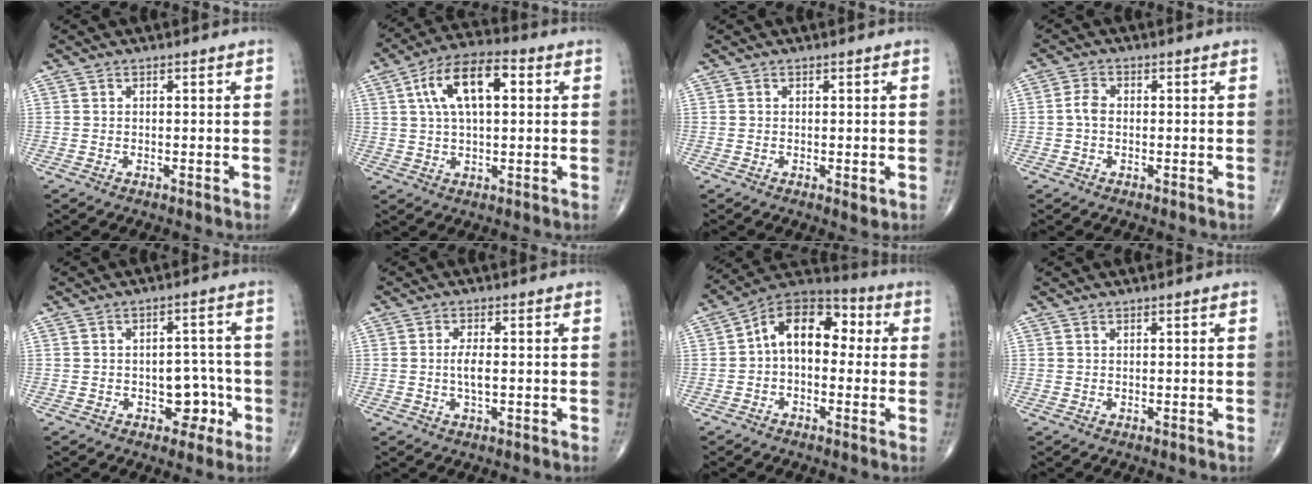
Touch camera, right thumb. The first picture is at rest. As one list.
[{"total": 12.7, "force": [3.3, 5.9, 10.7], "torque": [-0.189, 0.021, 0.052]}, {"total": 1.1, "force": [-0.2, 0.5, 1.0], "torque": [-0.011, -0.003, -0.004]}, {"total": 2.6, "force": [-0.2, 1.8, 1.9], "torque": [-0.032, 0.007, -0.010]}, {"total": 6.0, "force": [-2.2, 4.2, 3.7], "torque": [-0.015, 0.029, -0.026]}, {"total": 3.2, "force": [-0.2, 1.2, 2.9], "torque": [-0.062, -0.002, -0.006]}, {"total": 12.8, "force": [0.8, 8.2, 9.8], "torque": [-0.122, 0.044, -0.005]}, {"total": 0.0}]